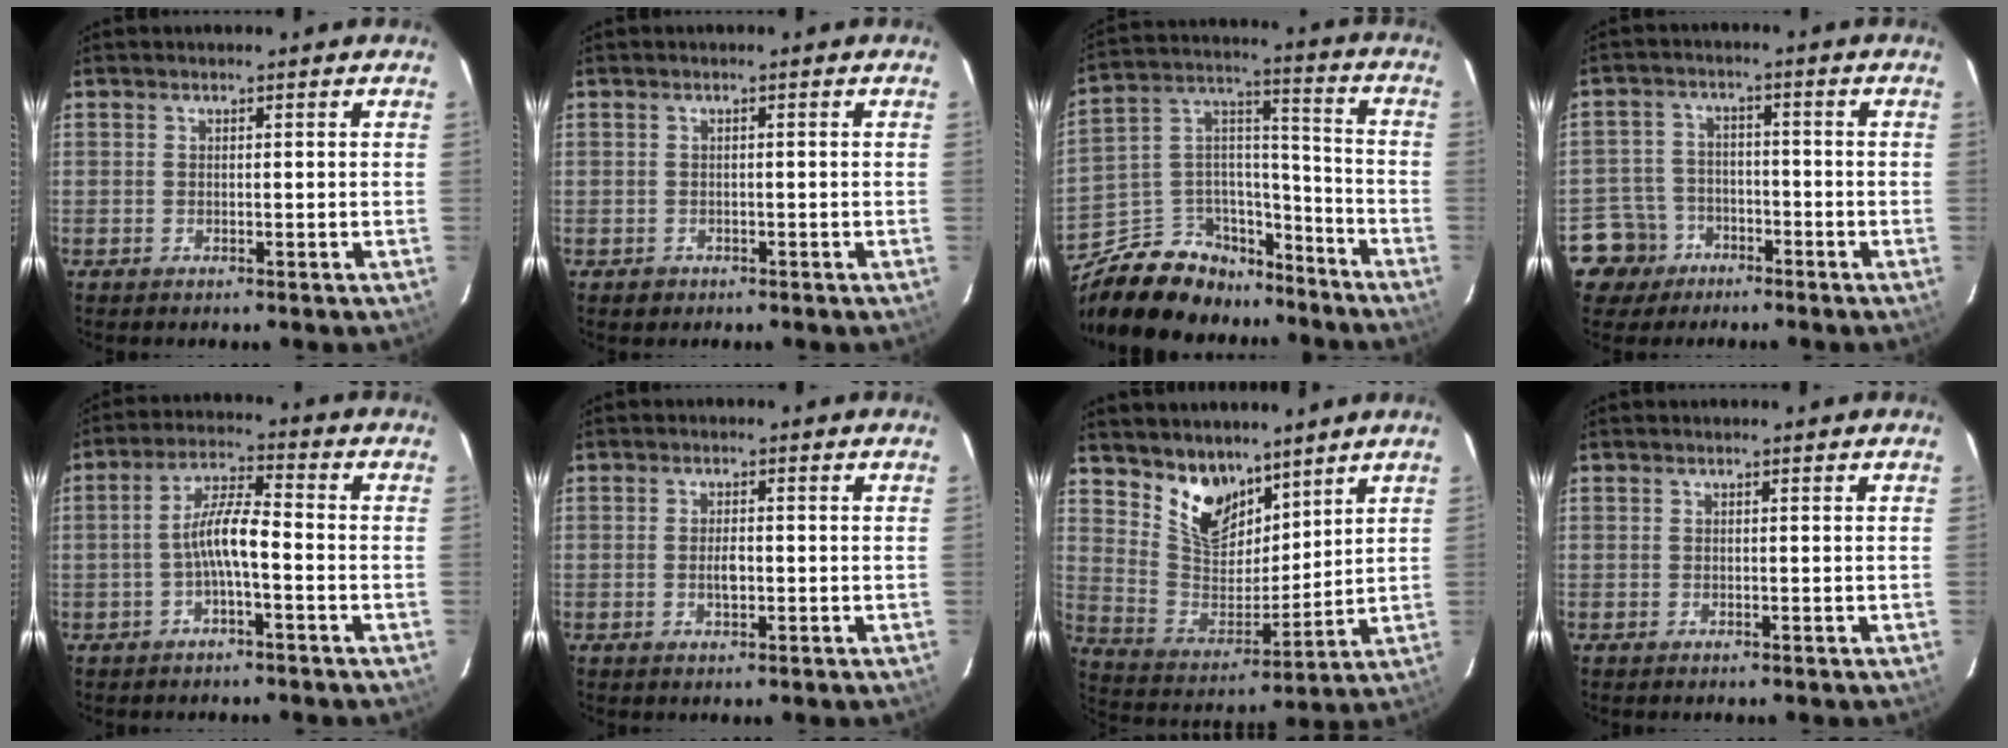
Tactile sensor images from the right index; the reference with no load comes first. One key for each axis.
{"total": 1.6, "fx": -0.8, "fy": 1.3, "fz": 0.3, "tx": -0.006, "ty": 0.001, "tz": -0.006}
{"total": 19.7, "fx": -14.6, "fy": 11.1, "fz": 7.3, "tx": -0.167, "ty": 0.072, "tz": -0.222}
{"total": 6.9, "fx": -3.9, "fy": 5.7, "fz": 0.4, "tx": -0.030, "ty": 0.026, "tz": -0.064}
{"total": 6.2, "fx": -2.1, "fy": 1.0, "fz": 5.8, "tx": -0.119, "ty": 0.014, "tz": -0.037}
{"total": 2.7, "fx": -0.4, "fy": 1.3, "fz": 2.3, "tx": -0.042, "ty": 0.000, "tz": -0.006}
{"total": 12.1, "fx": 8.7, "fy": 6.4, "fz": 5.3, "tx": -0.105, "ty": -0.003, "tz": 0.174}
{"total": 0.0}